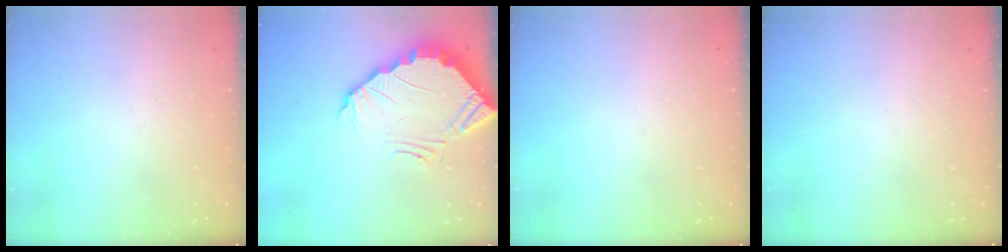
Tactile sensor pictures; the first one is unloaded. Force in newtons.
{"total": 3.7, "press": 3.7, "slide": 0.1}
{"total": 0.0}
{"total": 0.0}